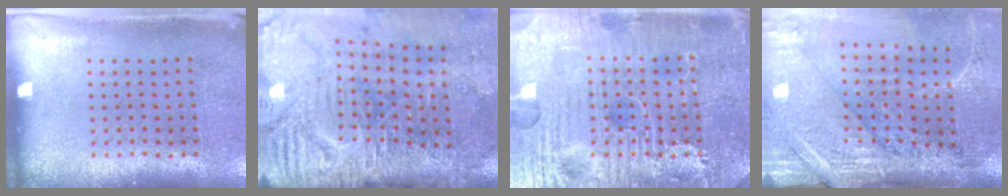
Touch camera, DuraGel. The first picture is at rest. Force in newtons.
{"total": 4.9, "press": 4.0, "slide": 2.8}
{"total": 7.6, "press": 7.6, "slide": 0.9}
{"total": 4.4, "press": 3.8, "slide": 2.2}